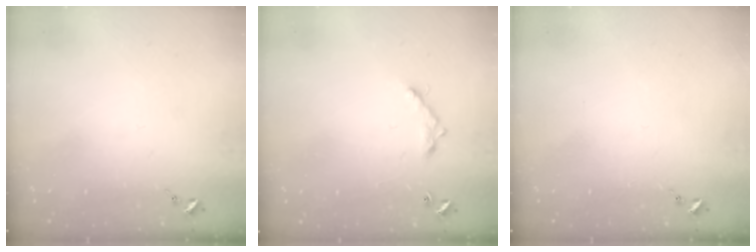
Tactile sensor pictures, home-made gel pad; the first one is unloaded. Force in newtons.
{"total": 6.2, "press": 6.2, "slide": 0.4}
{"total": 0.0}